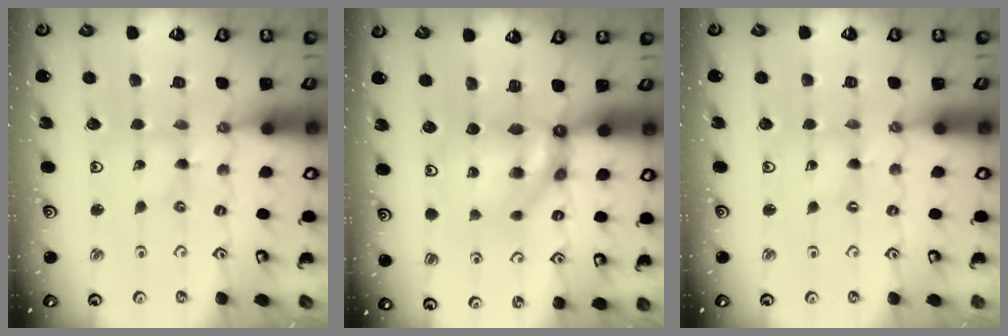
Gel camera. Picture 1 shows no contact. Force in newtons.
{"total": 7.8, "press": 7.7, "slide": 0.6}
{"total": 0.0}